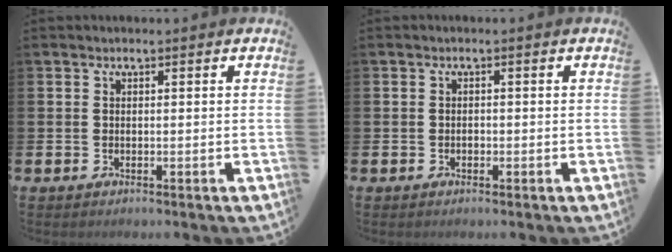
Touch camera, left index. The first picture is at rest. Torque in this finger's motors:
{"motor_torque": [-0.18, -0.01, -0.08, -0.01]}